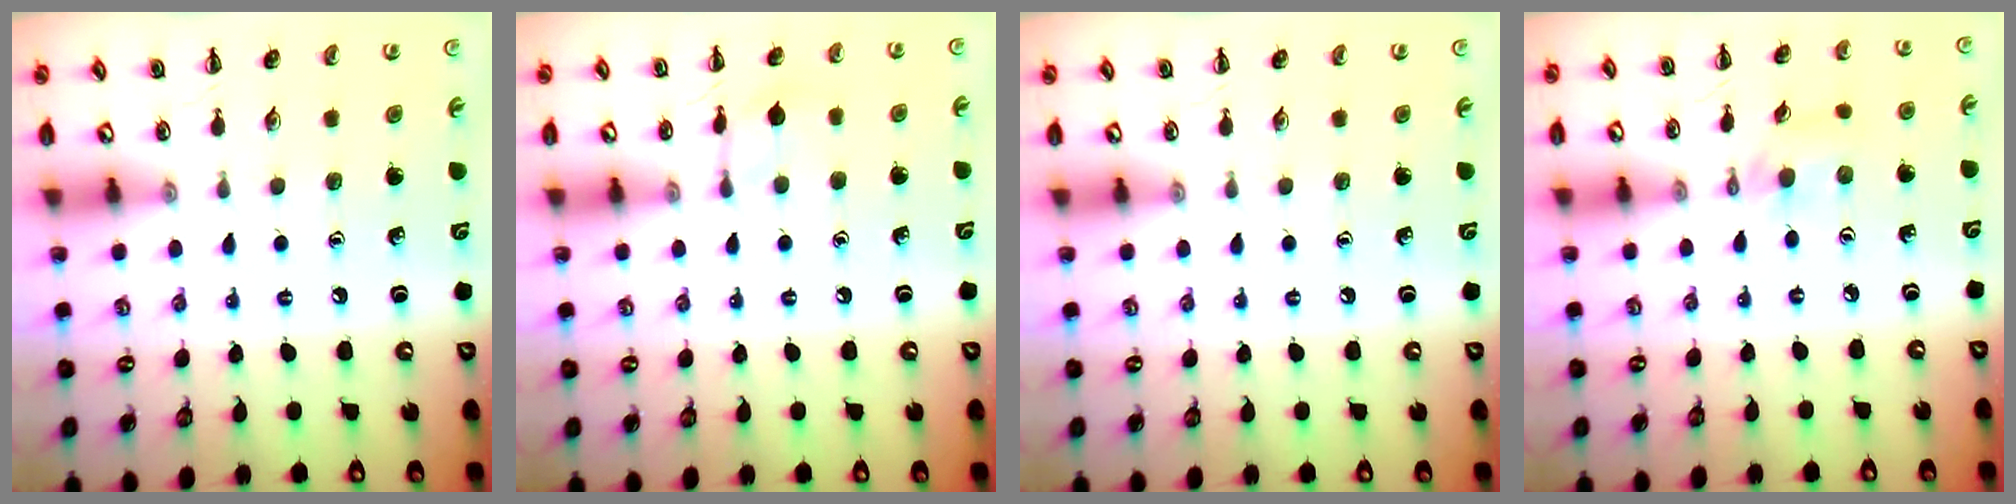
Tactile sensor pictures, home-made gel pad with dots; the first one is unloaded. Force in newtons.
{"total": 6.9, "press": 6.9, "slide": 0.5}
{"total": 0.0}
{"total": 3.1, "press": 2.9, "slide": 1.1}